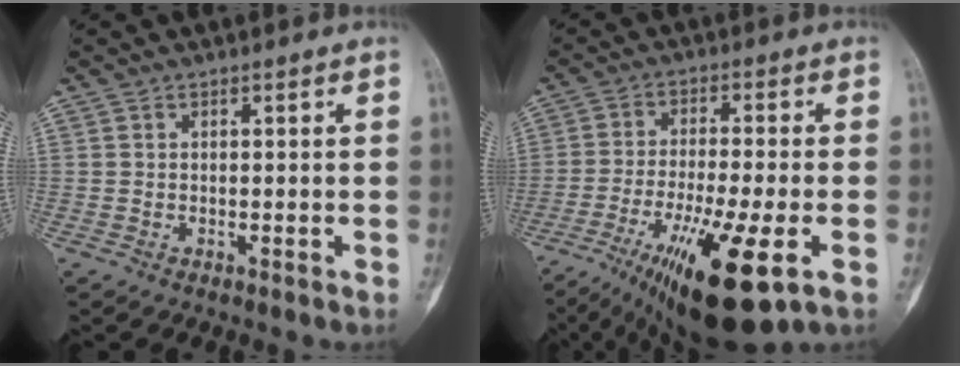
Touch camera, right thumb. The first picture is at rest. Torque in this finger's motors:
{"motor_torque": [0.72, 0.61, 1.92, -0.84, 0.22]}